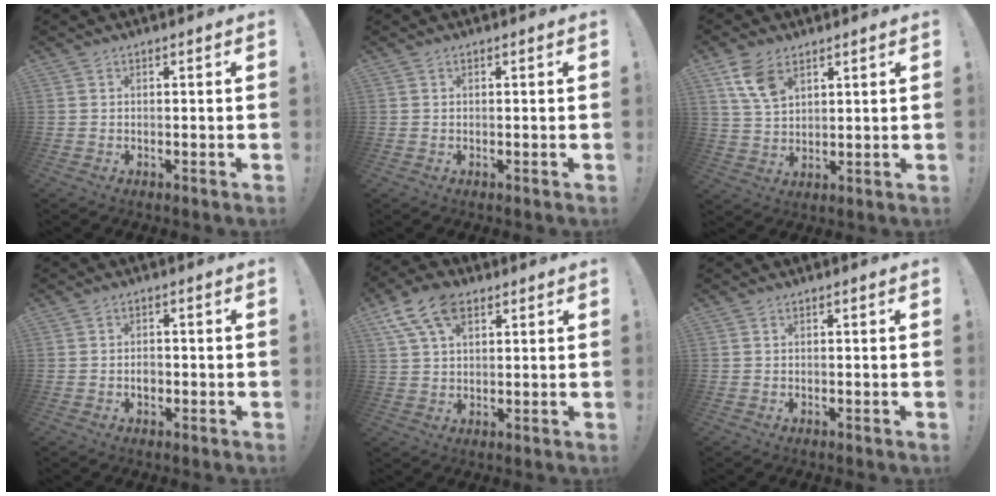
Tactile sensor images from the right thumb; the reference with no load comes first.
{"total": 0.0}
{"total": 8.6, "force": [5.0, 4.9, 5.1], "torque": [-0.085, -0.019, 0.097]}
{"total": 2.8, "force": [-1.0, 2.0, 1.7], "torque": [-0.018, 0.003, -0.020]}
{"total": 11.4, "force": [5.7, 6.7, 7.3], "torque": [-0.127, -0.012, 0.104]}
{"total": 0.0}